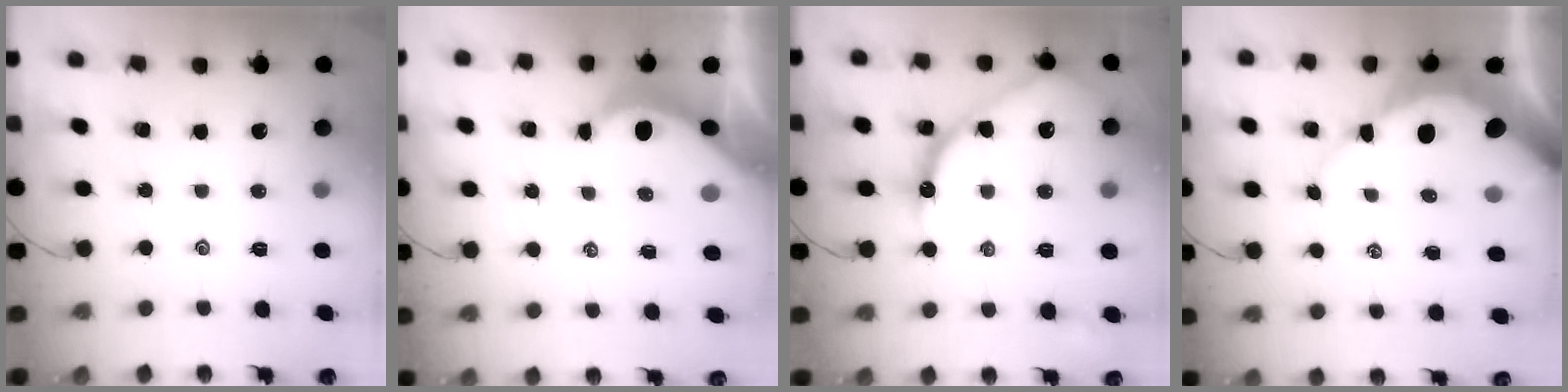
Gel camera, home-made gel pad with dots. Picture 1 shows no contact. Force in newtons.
{"total": 4.0, "press": 3.9, "slide": 0.4}
{"total": 13.4, "press": 13.3, "slide": 1.1}
{"total": 10.1, "press": 10.1, "slide": 0.8}